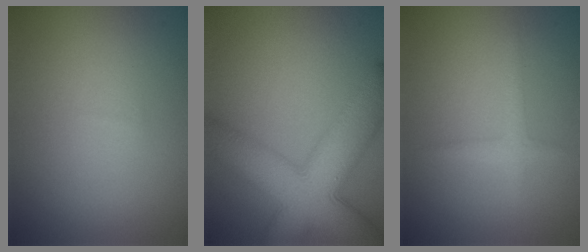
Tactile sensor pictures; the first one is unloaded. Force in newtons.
{"total": 12.3, "press": 12.3, "slide": 0.7}
{"total": 1.4, "press": 1.4, "slide": 0.0}